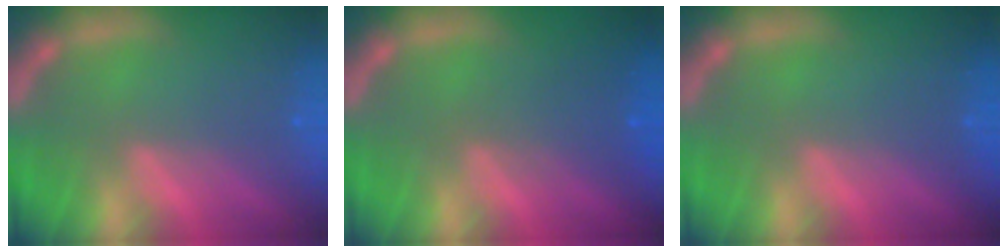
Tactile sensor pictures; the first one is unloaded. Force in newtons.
{"total": 2.5}
{"total": 0.0}